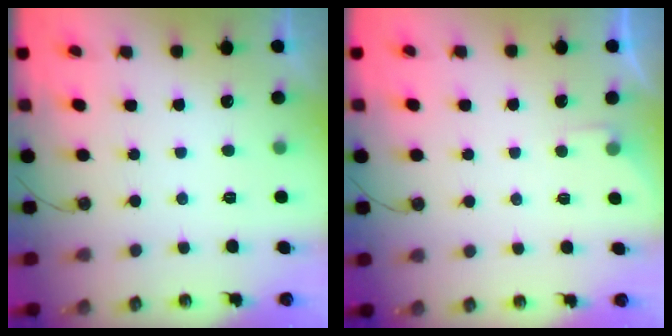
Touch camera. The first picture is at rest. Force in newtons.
{"total": 3.3, "press": 3.2, "slide": 0.5}